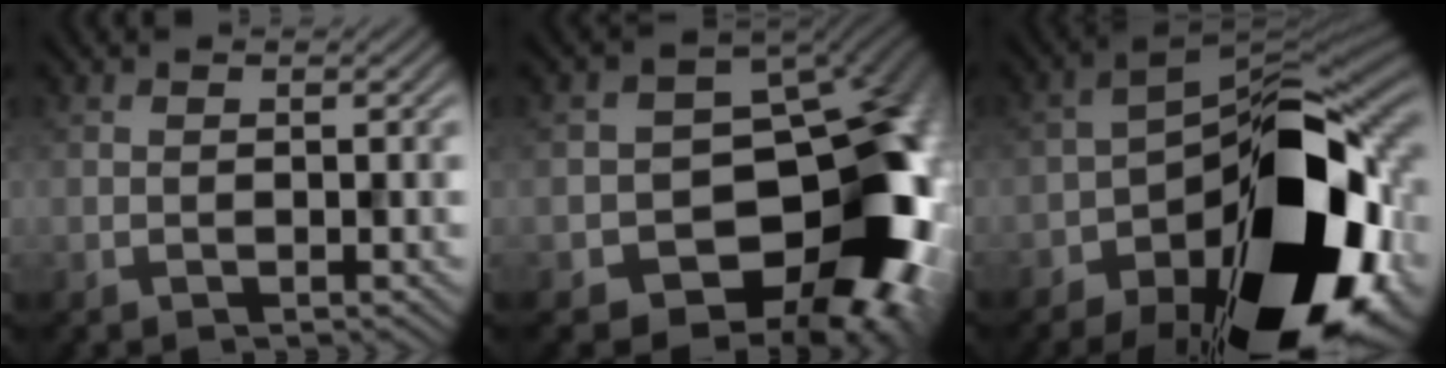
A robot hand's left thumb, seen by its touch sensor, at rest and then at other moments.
{"total": 18.1, "force": [-4.9, 13.3, 11.2], "torque": [-0.111, -0.012, -0.063]}
{"total": 21.0, "force": [-9.5, 10.7, 15.3], "torque": [-0.236, -0.031, -0.146]}